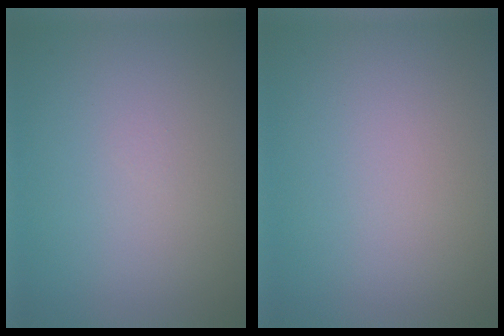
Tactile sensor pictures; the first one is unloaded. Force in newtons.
{"total": 0.0}